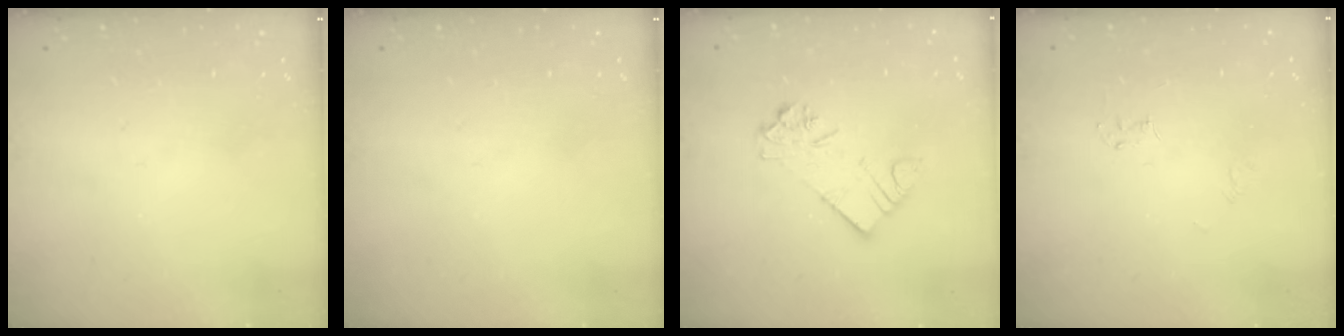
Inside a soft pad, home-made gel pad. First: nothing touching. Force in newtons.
{"total": 0.0}
{"total": 7.8, "press": 7.8, "slide": 0.8}
{"total": 2.8, "press": 2.8, "slide": 0.4}